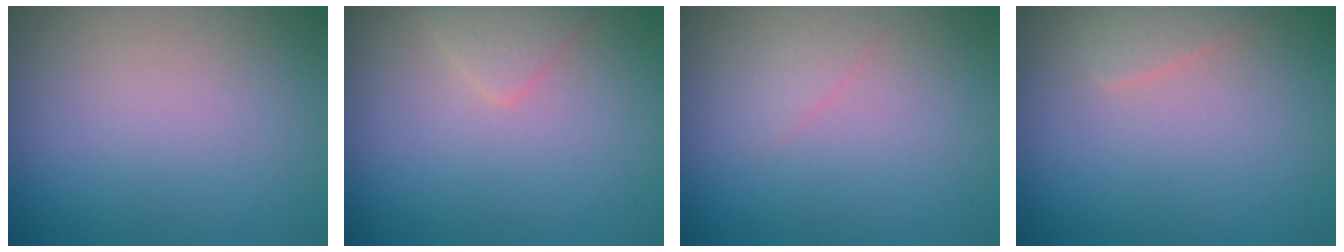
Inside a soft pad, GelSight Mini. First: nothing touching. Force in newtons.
{"total": 1.3, "press": 1.3, "slide": 0.0}
{"total": 0.8, "press": 0.8, "slide": 0.0}
{"total": 1.3, "press": 1.3, "slide": 0.0}